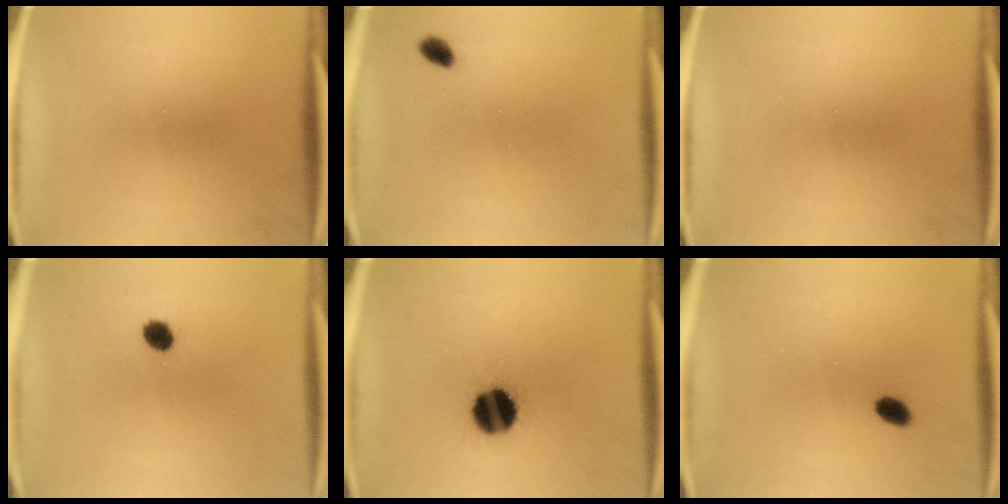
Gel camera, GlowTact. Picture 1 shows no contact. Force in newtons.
{"total": 1.9}
{"total": 0.0}
{"total": 2.9}
{"total": 12.2}
{"total": 2.4}